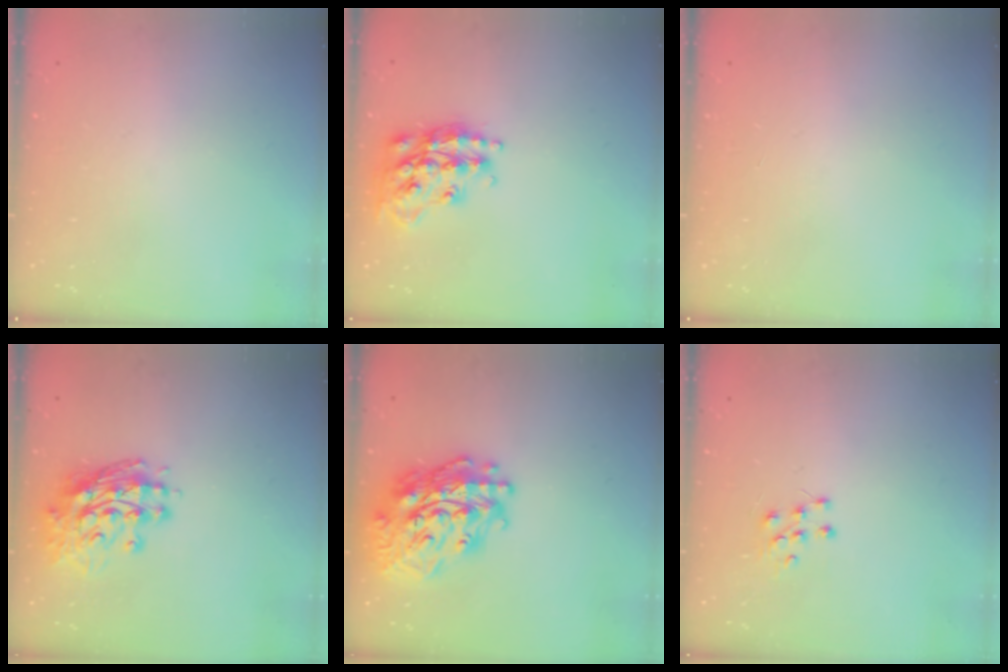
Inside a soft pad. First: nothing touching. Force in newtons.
{"total": 18.2, "press": 18.1, "slide": 1.1}
{"total": 0.0}
{"total": 11.8, "press": 11.7, "slide": 1.3}
{"total": 23.0, "press": 22.8, "slide": 2.4}
{"total": 6.3, "press": 6.3, "slide": 0.5}